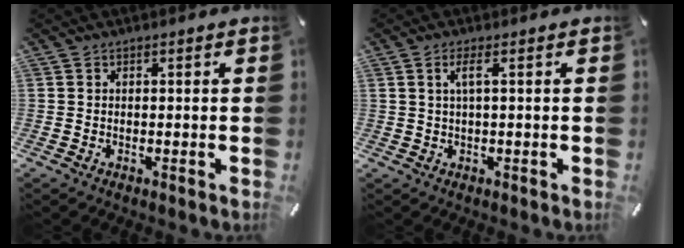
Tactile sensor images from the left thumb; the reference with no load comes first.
{"total": 3.0, "force": [0.8, 0.5, 2.8], "torque": [-0.056, 0.003, 0.012]}